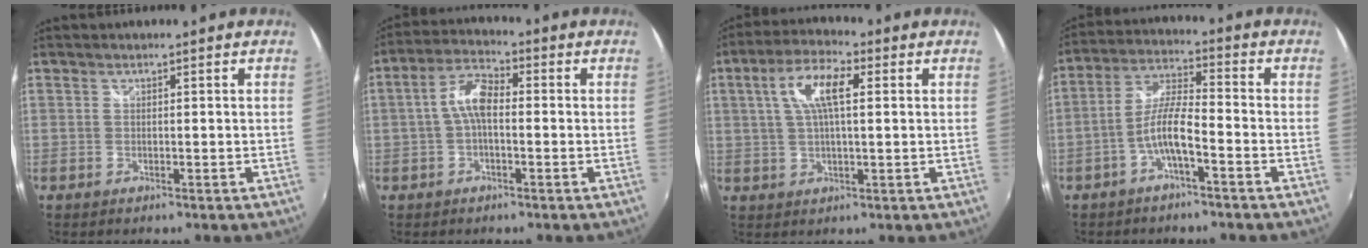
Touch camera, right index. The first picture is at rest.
{"total": 6.0, "force": [-0.6, 2.7, 5.3], "torque": [-0.111, 0.019, -0.014]}
{"total": 8.6, "force": [2.3, 2.9, 7.7], "torque": [-0.149, 0.018, 0.041]}
{"total": 6.8, "force": [-3.3, 1.1, 5.8], "torque": [-0.128, 0.012, -0.062]}